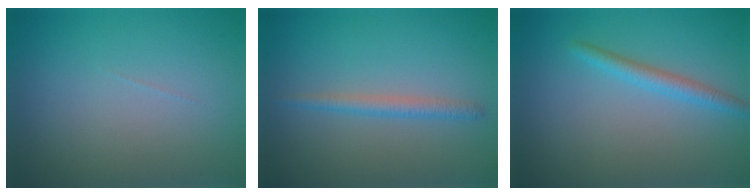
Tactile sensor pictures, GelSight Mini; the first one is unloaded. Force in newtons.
{"total": 1.7, "press": 1.7, "slide": 0.1}
{"total": 2.0, "press": 2.0, "slide": 0.1}